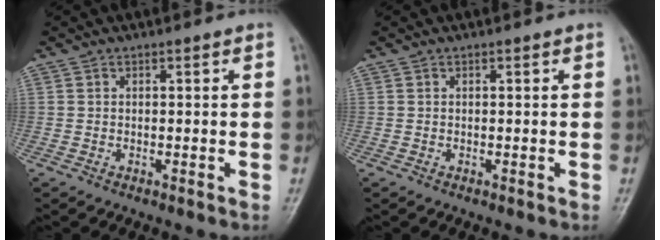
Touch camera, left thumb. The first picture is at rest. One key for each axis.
{"total": 0.0}